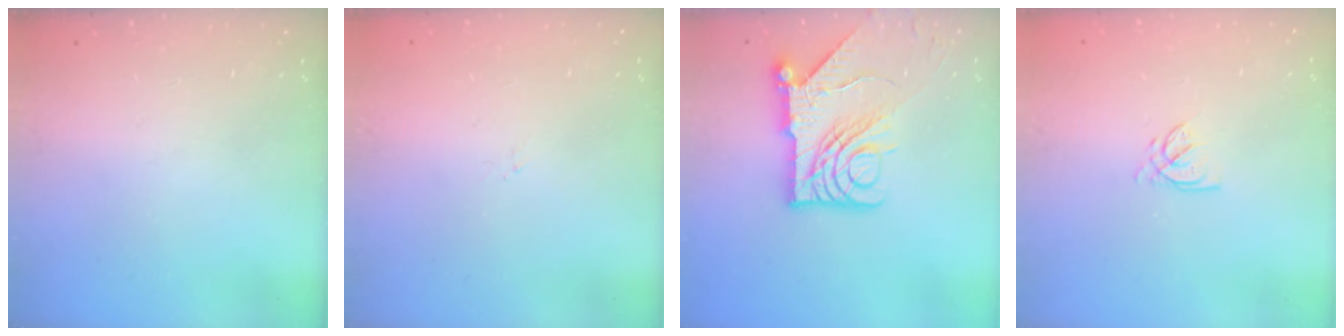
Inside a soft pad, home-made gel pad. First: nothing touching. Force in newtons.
{"total": 0.0}
{"total": 14.5, "press": 14.4, "slide": 1.7}
{"total": 2.2, "press": 2.2, "slide": 0.3}